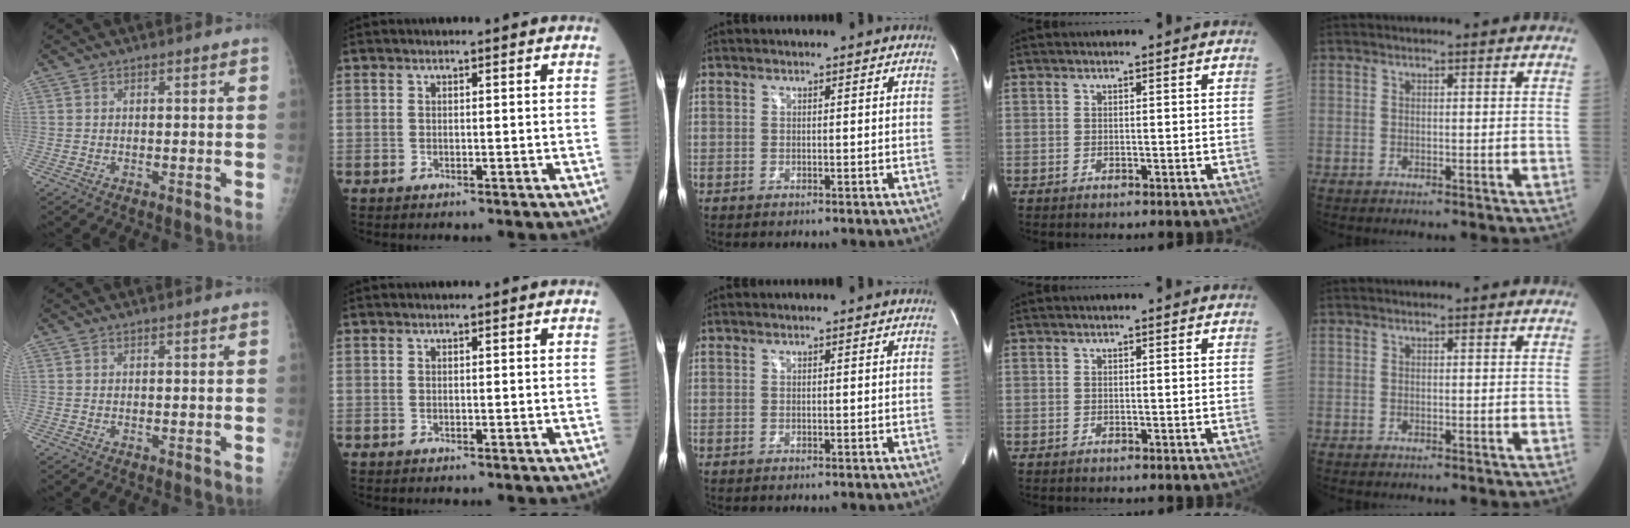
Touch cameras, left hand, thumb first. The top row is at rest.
{}